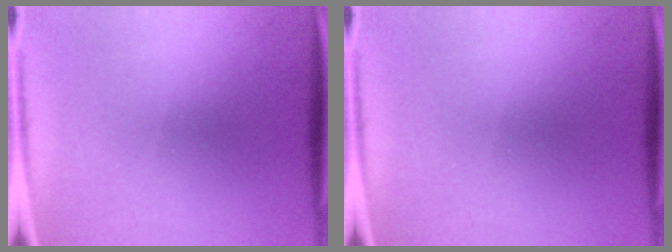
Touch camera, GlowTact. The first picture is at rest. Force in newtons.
{"total": 0.0}